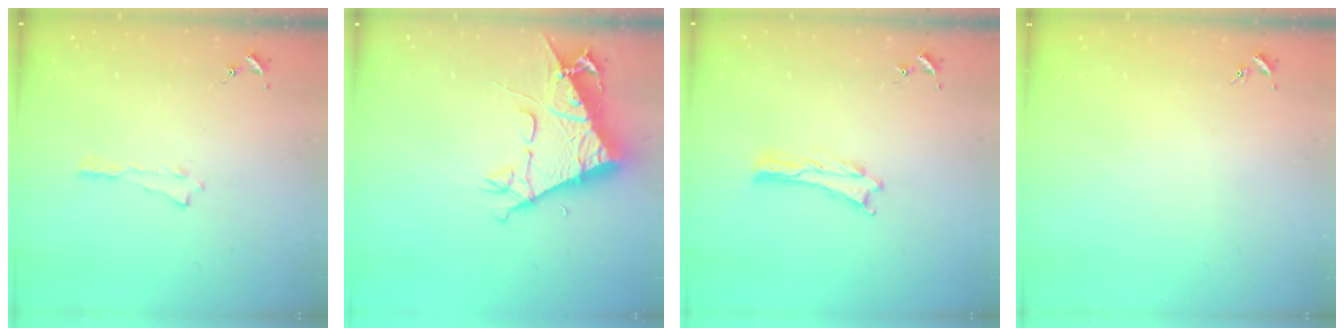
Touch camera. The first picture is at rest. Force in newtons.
{"total": 10.1, "press": 10.0, "slide": 1.3}
{"total": 0.0}
{"total": 0.0}